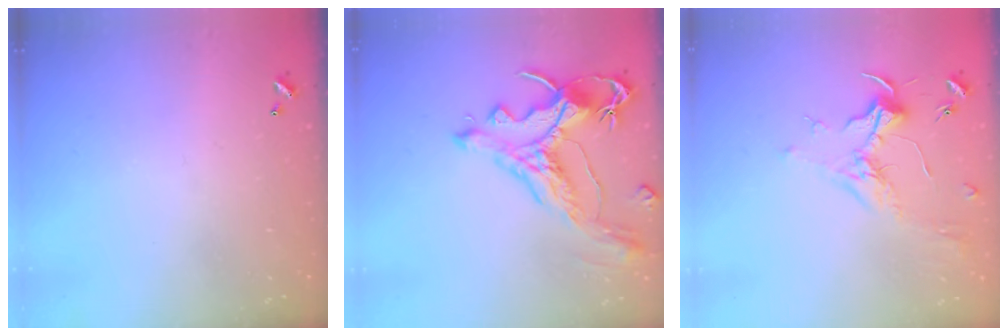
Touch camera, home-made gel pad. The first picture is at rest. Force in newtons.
{"total": 3.8, "press": 3.4, "slide": 1.7}
{"total": 1.8, "press": 1.7, "slide": 0.7}